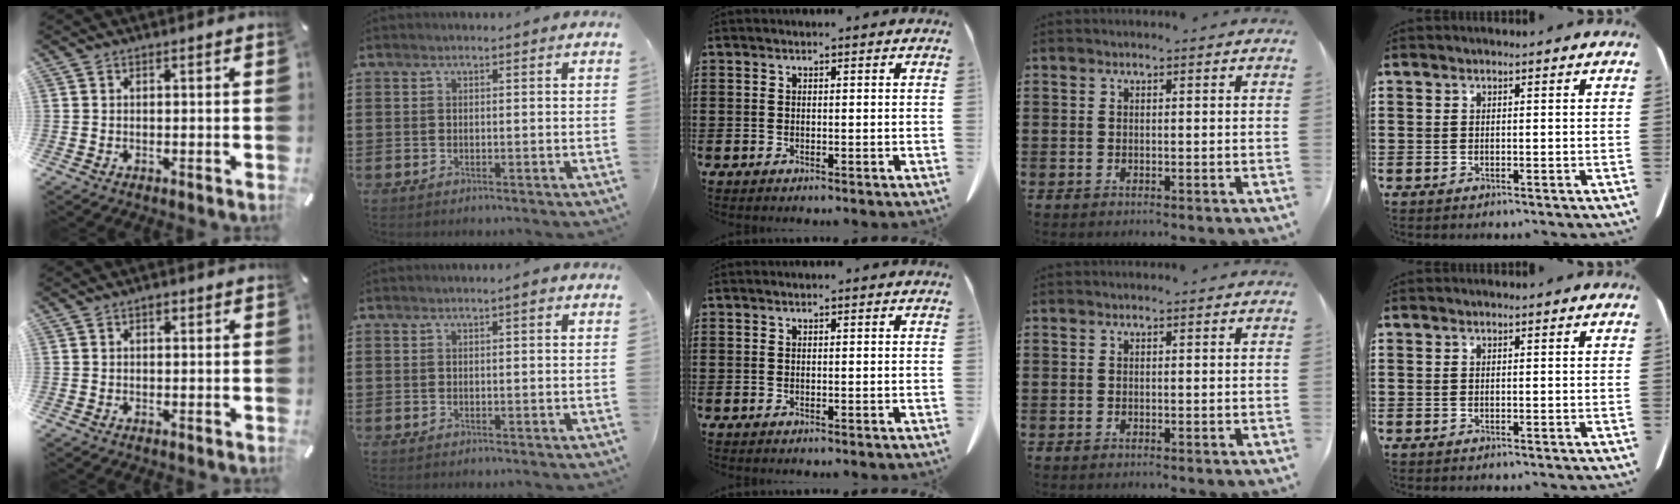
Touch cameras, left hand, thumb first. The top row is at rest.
{"thumb": {"total": 1.1, "force": [0.4, 0.8, 0.6], "torque": [-0.012, 0.005, 0.007]}, "index": {"total": 1.0, "force": [0.3, 0.1, 0.9], "torque": [-0.017, 0.000, 0.006]}}